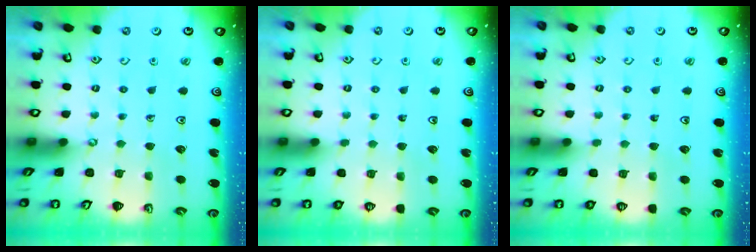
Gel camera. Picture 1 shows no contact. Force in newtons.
{"total": 0.0}
{"total": 0.0}